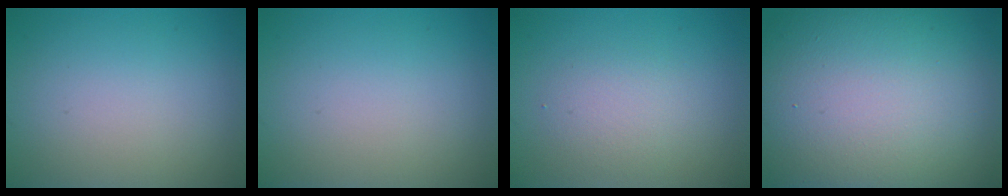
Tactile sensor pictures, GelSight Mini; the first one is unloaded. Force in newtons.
{"total": 0.0}
{"total": 2.2, "press": 2.2, "slide": 0.1}
{"total": 19.3, "press": 19.3, "slide": 0.6}